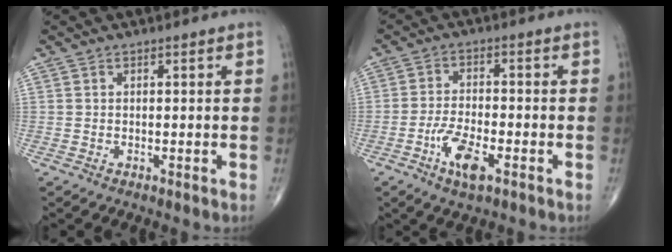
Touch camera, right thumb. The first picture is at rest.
{"total": 7.2, "force": [-3.4, 2.6, 5.8], "torque": [-0.114, 0.011, -0.062]}